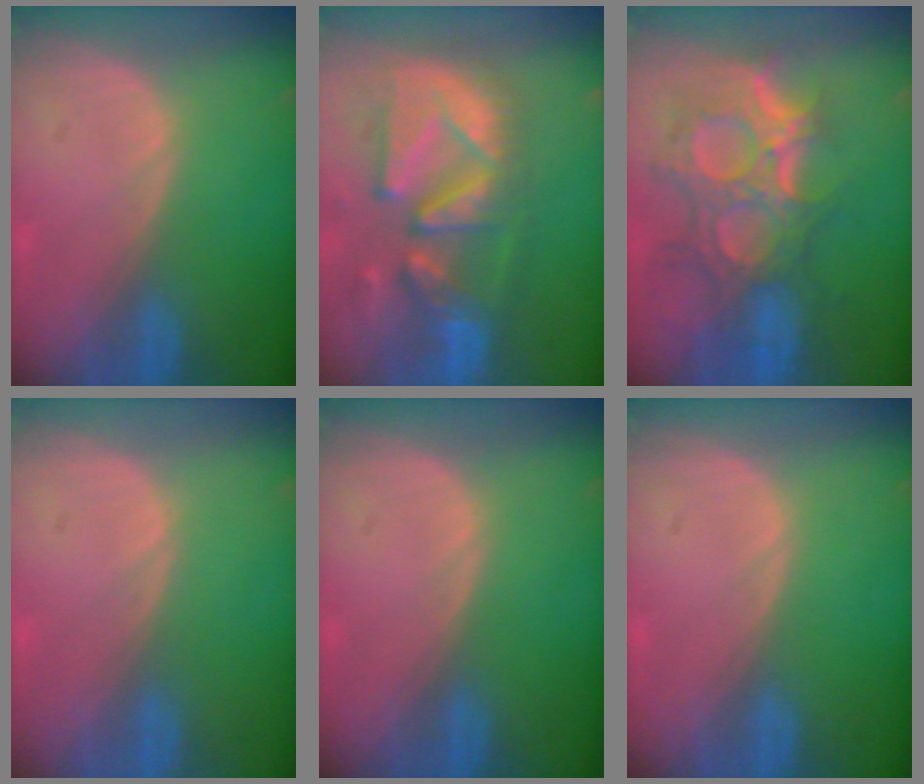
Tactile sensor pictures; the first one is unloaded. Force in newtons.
{"total": 13.1, "press": 11.4, "slide": 6.5}
{"total": 12.0, "press": 10.8, "slide": 5.3}
{"total": 0.0}
{"total": 0.0}
{"total": 0.0}